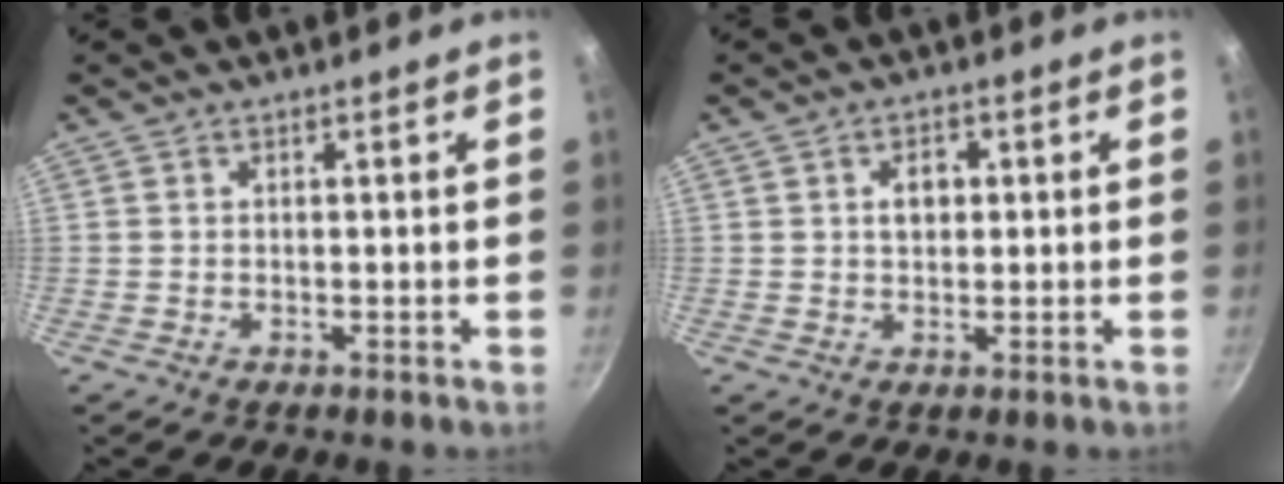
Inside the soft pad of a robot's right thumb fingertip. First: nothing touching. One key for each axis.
{"total": 3.9, "fx": 0.6, "fy": 2.8, "fz": 2.6, "tx": -0.022, "ty": 0.006, "tz": 0.006}